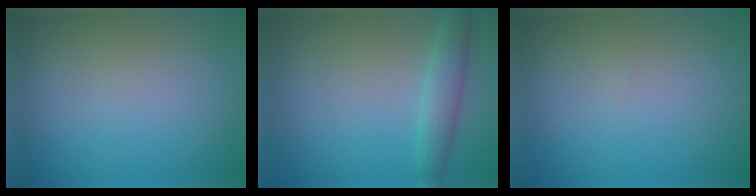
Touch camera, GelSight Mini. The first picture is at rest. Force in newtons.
{"total": 1.9, "press": 1.9, "slide": 0.1}
{"total": 0.0}